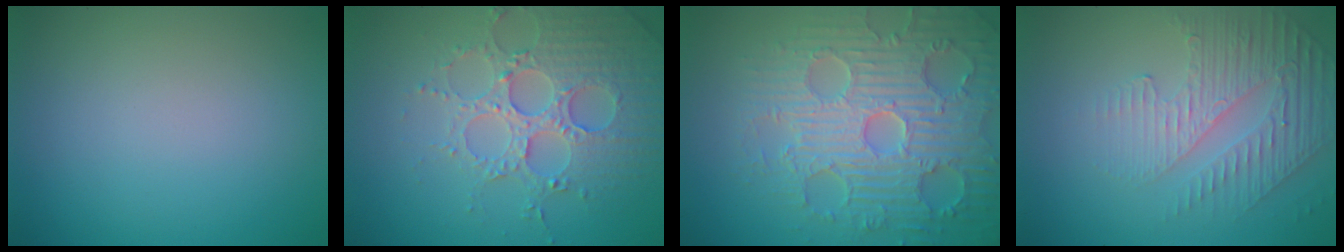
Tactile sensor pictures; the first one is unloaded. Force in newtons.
{"total": 4.9, "press": 4.7, "slide": 1.4}
{"total": 8.3, "press": 6.4, "slide": 5.2}
{"total": 4.8, "press": 3.1, "slide": 3.6}